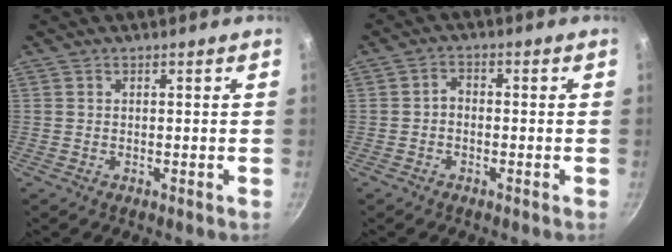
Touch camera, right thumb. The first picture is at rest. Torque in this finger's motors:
{"motor_torque": [-0.09, -0.06, 0.25, -0.13, 0.06]}